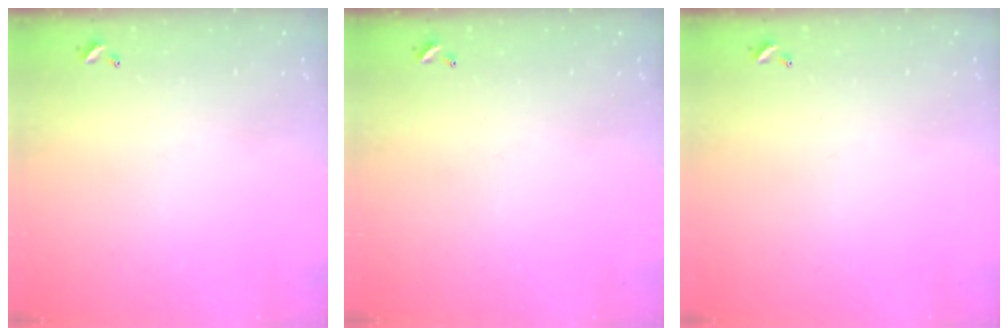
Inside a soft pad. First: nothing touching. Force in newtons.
{"total": 0.0}
{"total": 0.0}